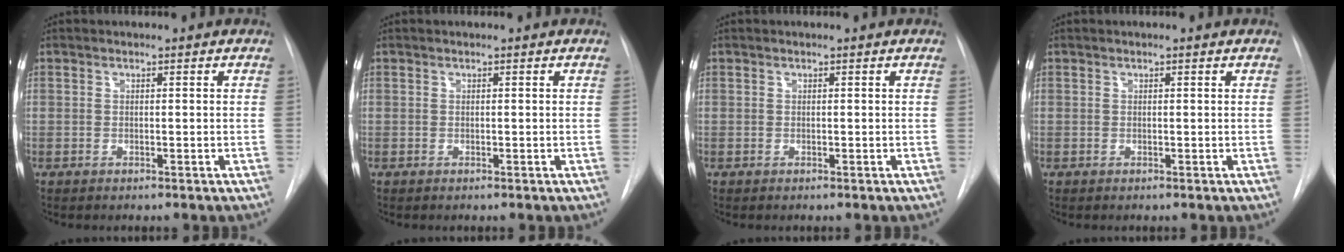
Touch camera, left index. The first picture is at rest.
{"total": 0.0}
{"total": 0.0}
{"total": 0.0}